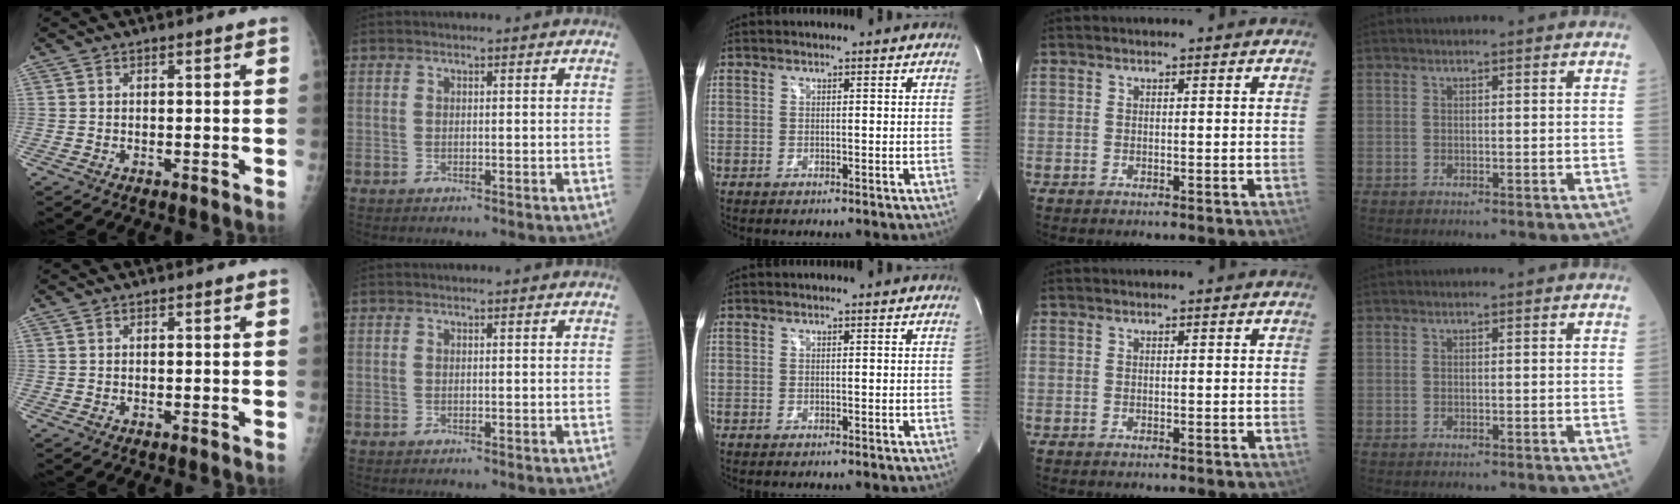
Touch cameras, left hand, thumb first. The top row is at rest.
{}